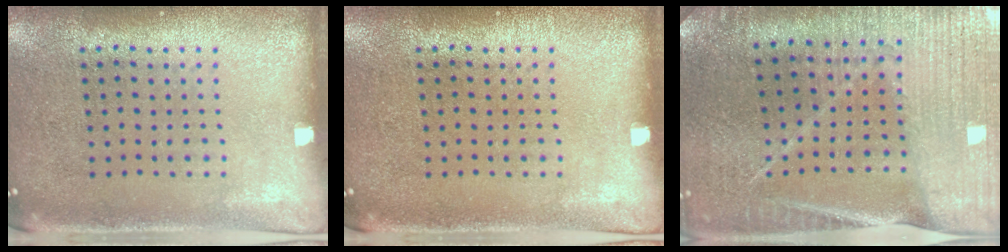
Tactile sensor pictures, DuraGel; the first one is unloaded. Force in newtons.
{"total": 0.0}
{"total": 3.0, "press": 3.0, "slide": 0.3}